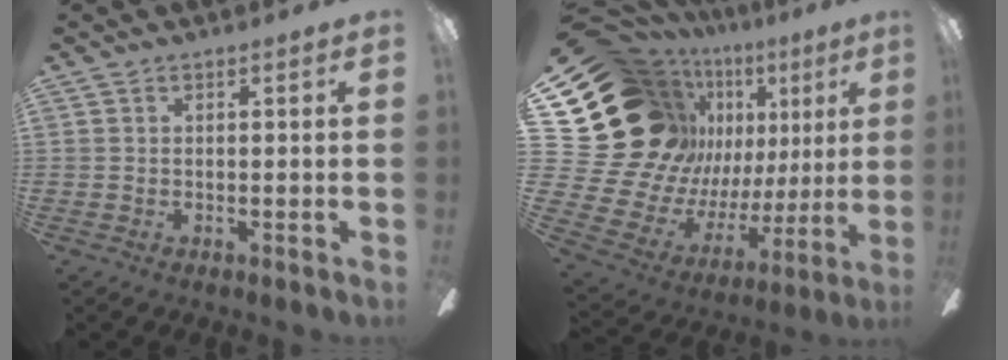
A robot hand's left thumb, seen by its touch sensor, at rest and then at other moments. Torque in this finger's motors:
{"motor_torque": [1.65, 3.36, 1.18, -1.59, 0.05]}